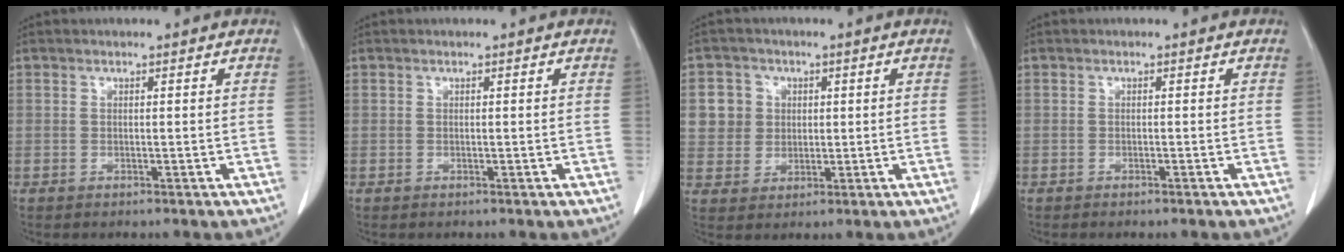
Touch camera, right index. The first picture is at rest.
{"total": 0.0}
{"total": 5.6, "force": [1.3, 5.4, 1.1], "torque": [-0.020, 0.017, 0.030]}
{"total": 0.6, "force": [-0.5, 0.0, 0.3], "torque": [-0.009, 0.000, -0.006]}